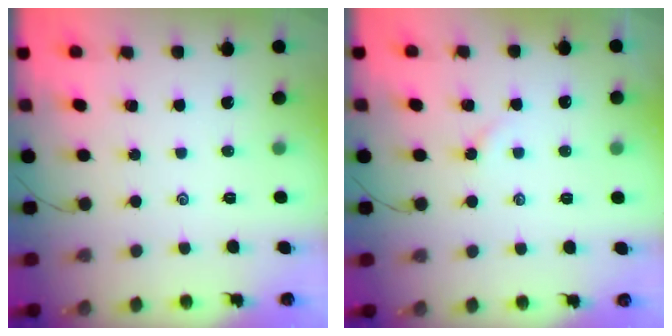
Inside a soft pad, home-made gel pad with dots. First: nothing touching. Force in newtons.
{"total": 2.1, "press": 2.1, "slide": 0.4}